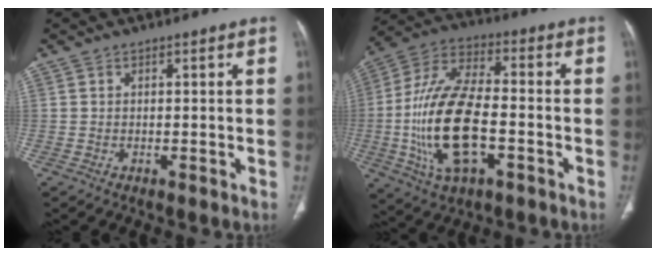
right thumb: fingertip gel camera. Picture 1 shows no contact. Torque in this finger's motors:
{"motor_torque": [3.91, 1.10, 2.37, -0.40, 0.74]}